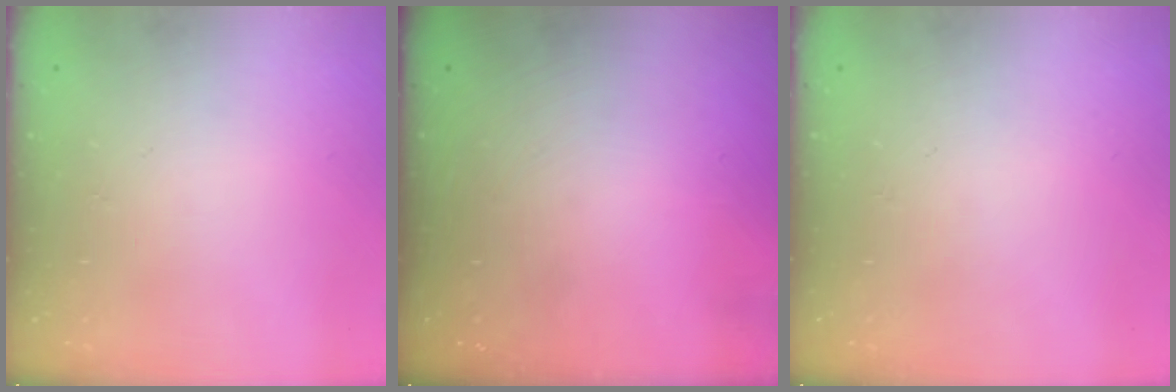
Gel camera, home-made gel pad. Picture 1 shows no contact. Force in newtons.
{"total": 0.0}
{"total": 0.0}